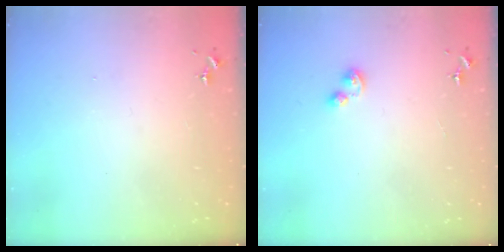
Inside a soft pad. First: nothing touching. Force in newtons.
{"total": 3.7, "press": 3.6, "slide": 0.5}